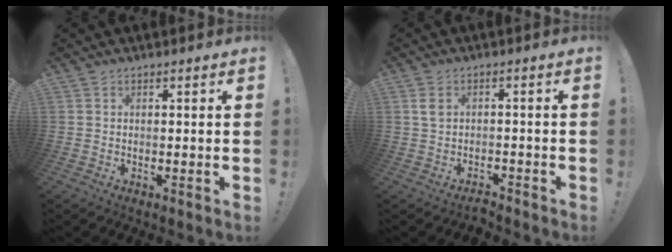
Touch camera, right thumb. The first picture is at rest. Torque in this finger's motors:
{"motor_torque": [-0.24, -0.13, 0.05, 0.14, 0.02]}